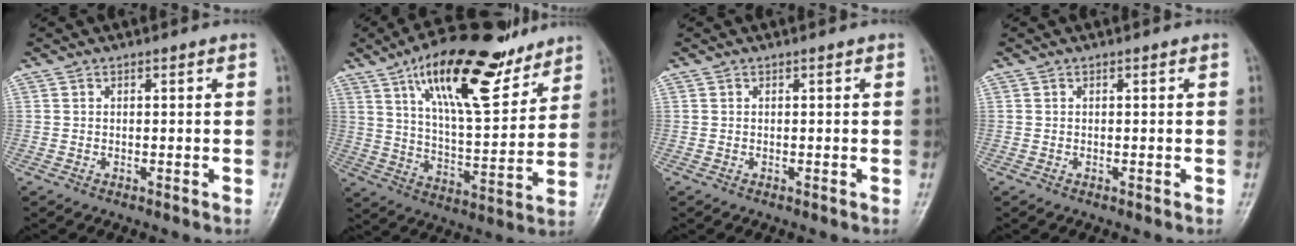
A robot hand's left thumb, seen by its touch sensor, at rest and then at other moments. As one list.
[{"total": 21.5, "force": [13.6, 7.5, 14.9], "torque": [-0.207, -0.058, 0.229]}, {"total": 0.0}, {"total": 0.0}]